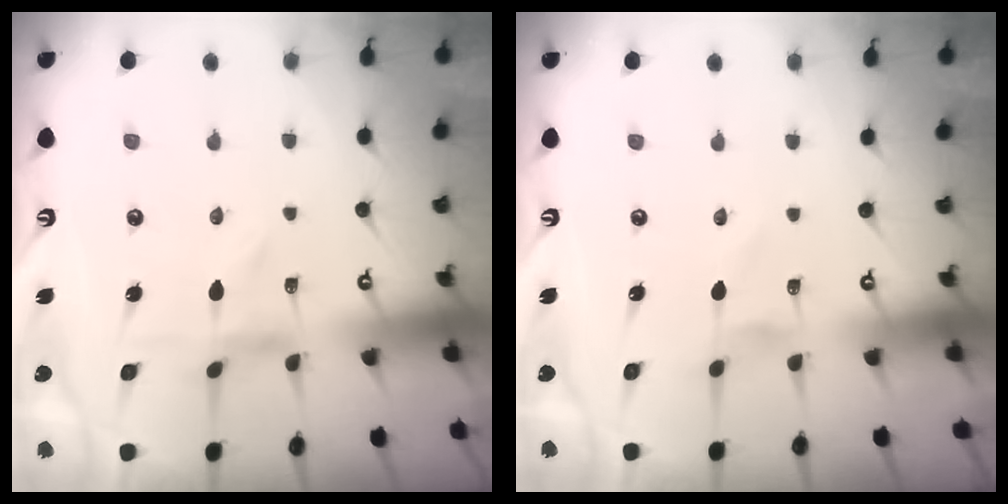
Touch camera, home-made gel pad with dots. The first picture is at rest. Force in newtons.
{"total": 0.0}